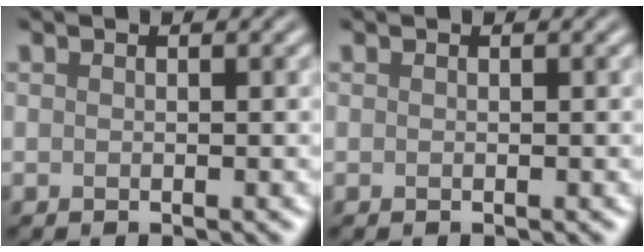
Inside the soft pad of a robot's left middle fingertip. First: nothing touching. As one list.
[{"total": 0.0}]